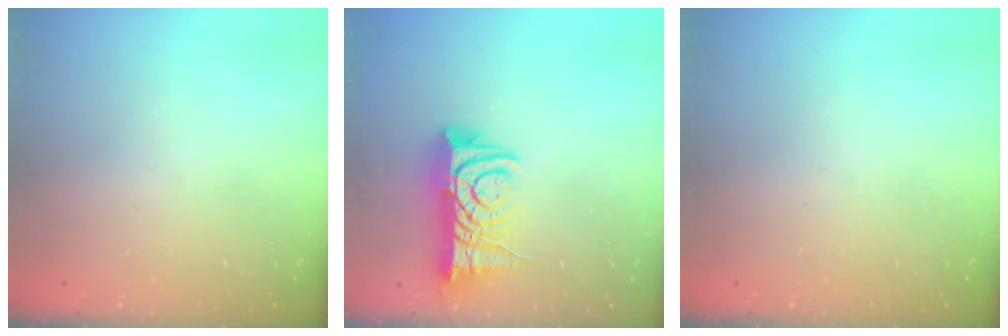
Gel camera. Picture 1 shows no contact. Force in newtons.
{"total": 10.7, "press": 10.6, "slide": 1.2}
{"total": 0.0}